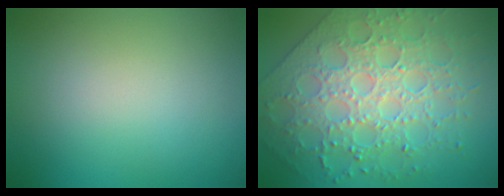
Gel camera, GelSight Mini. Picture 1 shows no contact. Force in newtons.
{"total": 6.3, "press": 5.6, "slide": 2.9}